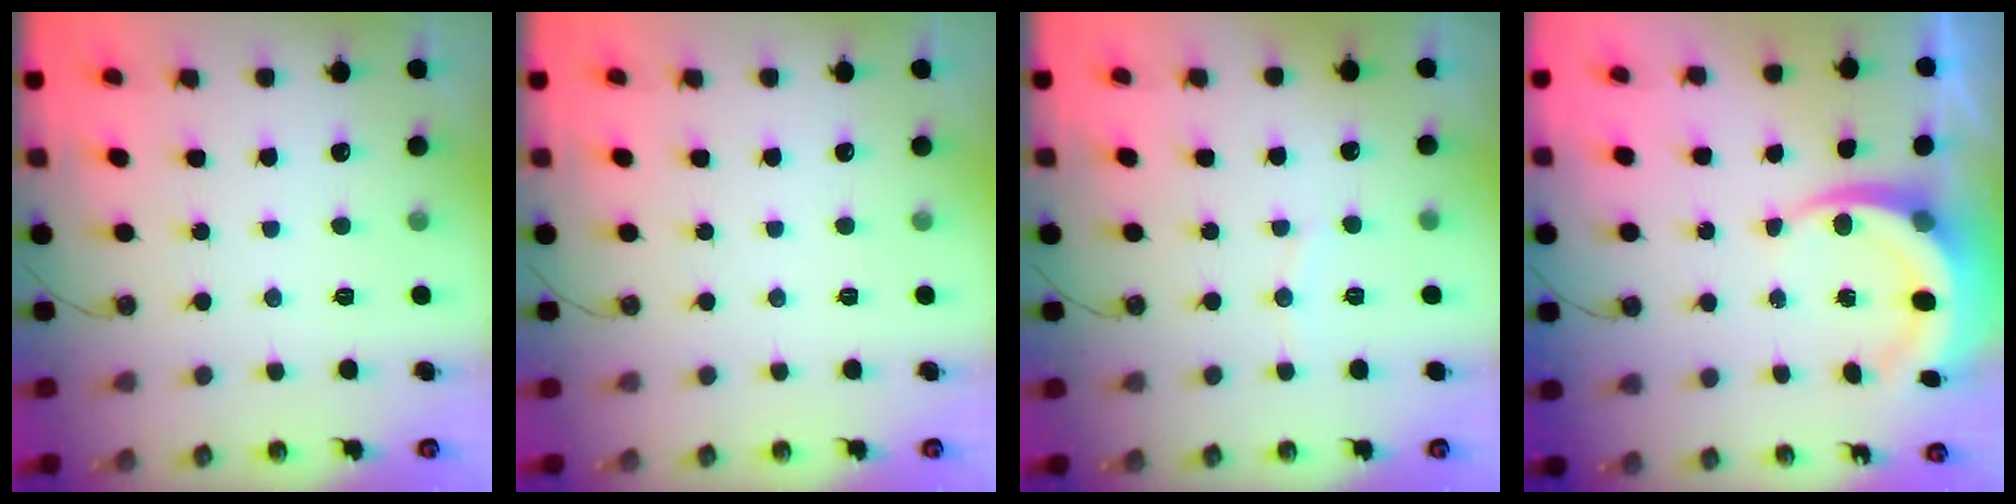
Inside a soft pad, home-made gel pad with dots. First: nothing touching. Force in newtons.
{"total": 0.0}
{"total": 2.8, "press": 2.8, "slide": 0.3}
{"total": 8.0, "press": 7.8, "slide": 1.8}